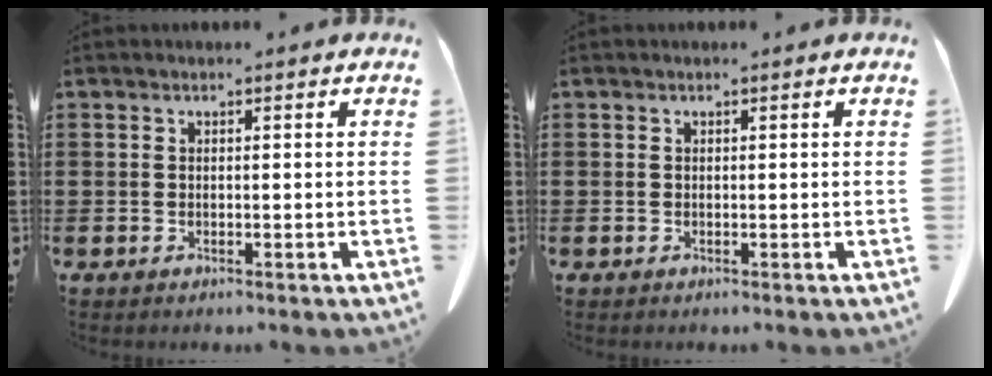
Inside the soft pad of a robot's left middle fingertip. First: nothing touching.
{"total": 0.0}